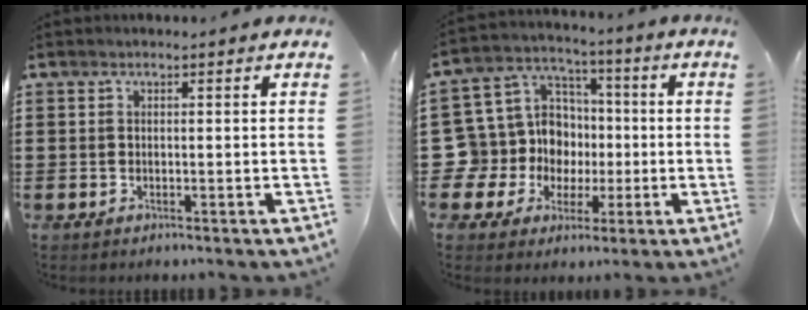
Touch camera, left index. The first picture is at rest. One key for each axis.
{"total": 11.5, "fx": -0.1, "fy": 10.9, "fz": 3.7, "tx": -0.130, "ty": -0.009, "tz": 0.005}